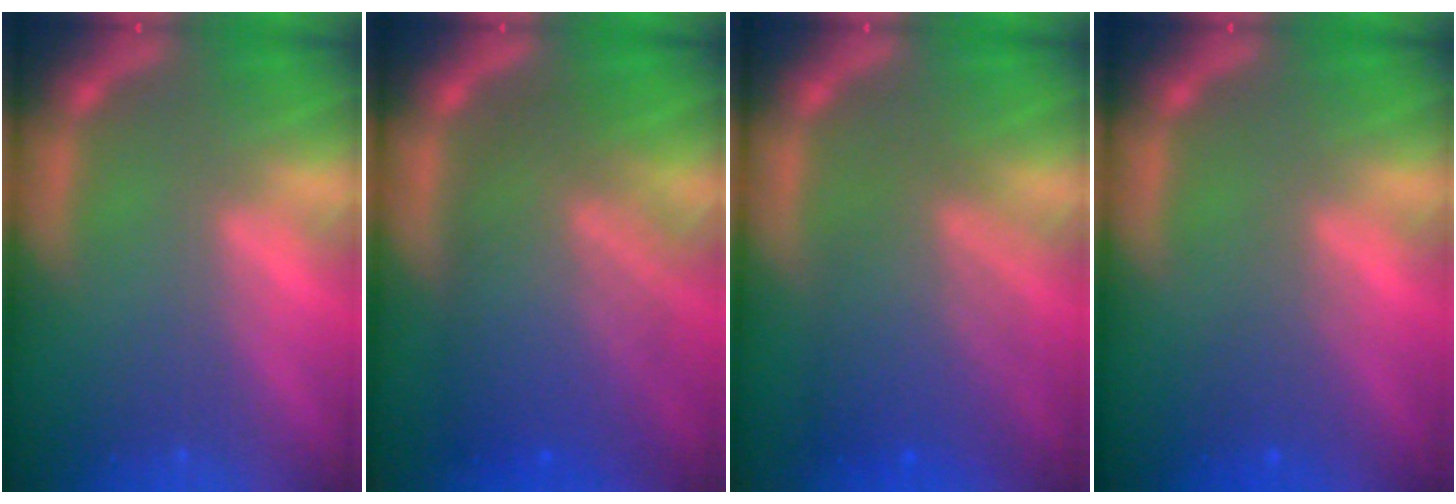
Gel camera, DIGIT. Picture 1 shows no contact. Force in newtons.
{"total": 9.1}
{"total": 6.1}
{"total": 1.9}